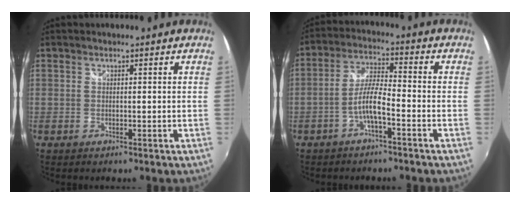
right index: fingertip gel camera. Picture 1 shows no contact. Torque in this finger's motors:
{"motor_torque": [0.91, -0.56, 0.45, 0.12]}